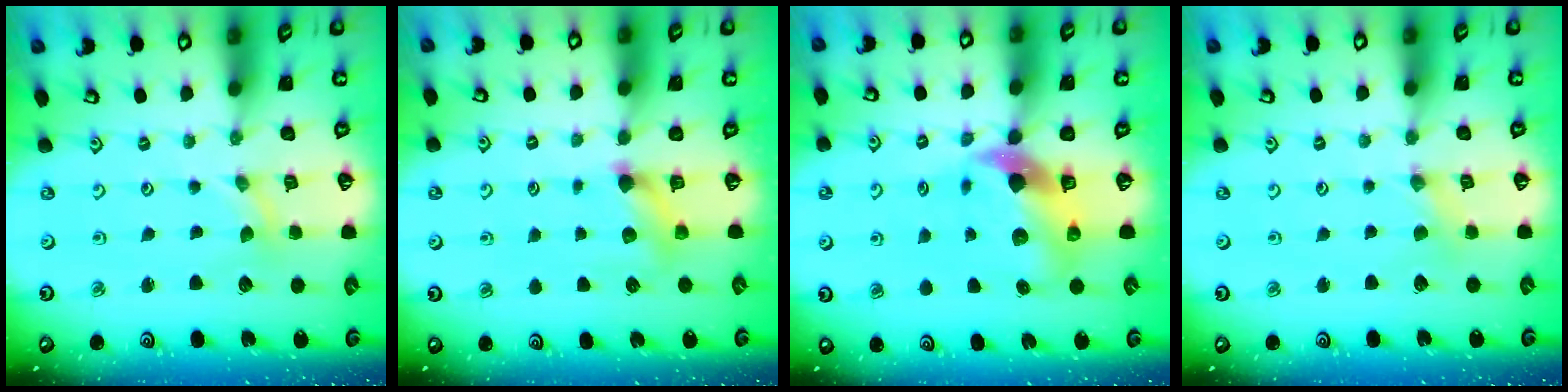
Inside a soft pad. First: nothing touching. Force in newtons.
{"total": 5.5, "press": 5.5, "slide": 0.6}
{"total": 10.1, "press": 9.9, "slide": 1.6}
{"total": 2.1, "press": 2.1, "slide": 0.3}